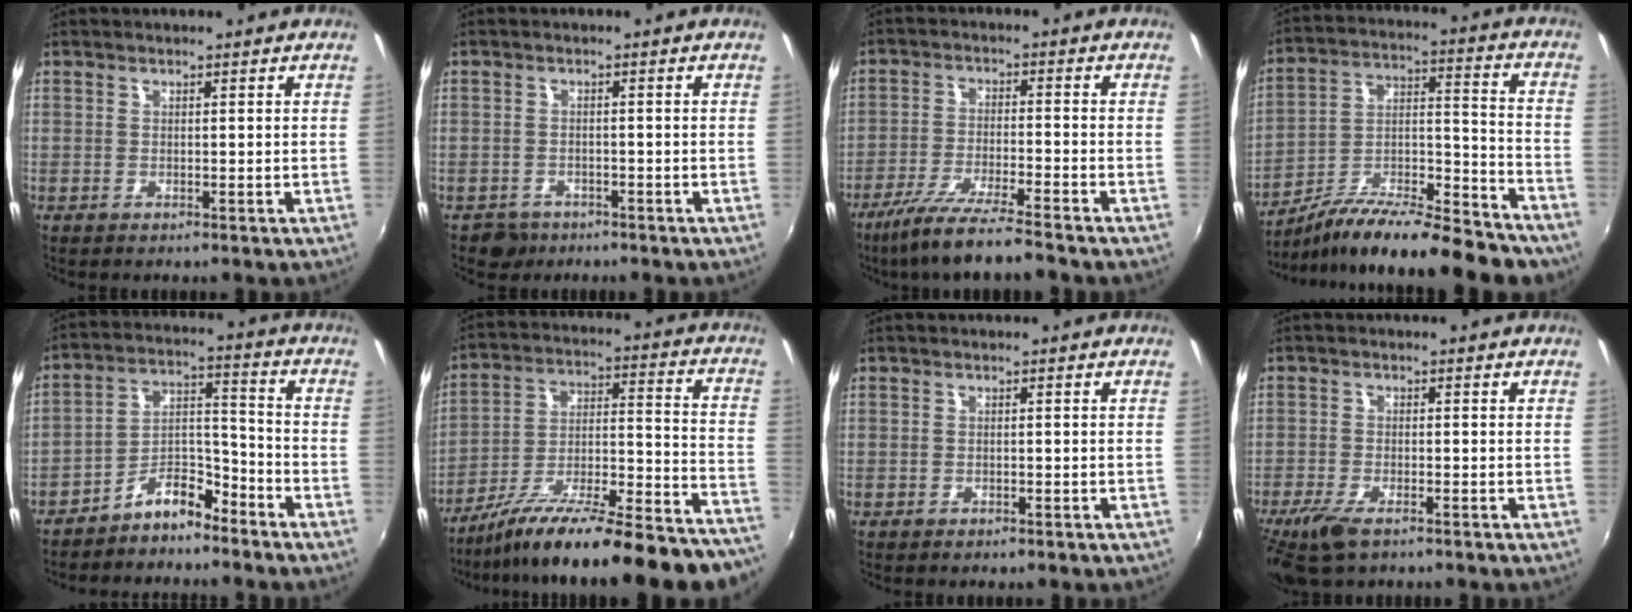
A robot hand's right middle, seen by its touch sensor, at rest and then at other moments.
{"total": 3.3, "force": [-2.2, 2.4, 0.3], "torque": [-0.018, 0.000, -0.036]}
{"total": 10.8, "force": [-9.1, -0.4, 5.8], "torque": [-0.125, -0.021, -0.158]}
{"total": 23.1, "force": [-17.4, 6.2, 13.8], "torque": [-0.224, -0.002, -0.262]}
{"total": 7.3, "force": [-6.1, 2.9, 2.9], "torque": [-0.052, 0.043, -0.108]}
{"total": 27.1, "force": [-22.9, 3.2, 14.2], "torque": [-0.182, -0.031, -0.341]}
{"total": 1.1, "force": [-0.8, 0.7, 0.4], "torque": [-0.010, -0.001, -0.011]}
{"total": 6.4, "force": [-4.4, 2.2, 4.1], "torque": [-0.105, -0.022, -0.086]}